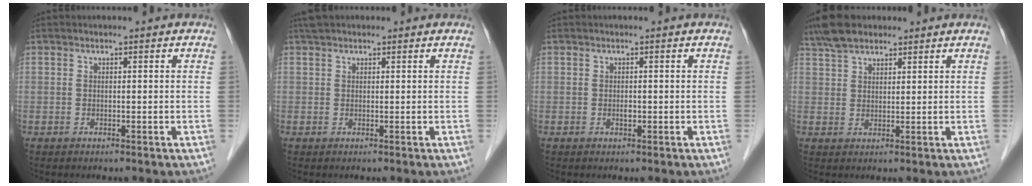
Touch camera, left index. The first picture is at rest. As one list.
[{"total": 2.0, "force": [1.6, 1.2, 0.3], "torque": [-0.008, 0.020, 0.026]}, {"total": 0.6, "force": [-0.1, 0.3, 0.5], "torque": [-0.009, -0.001, -0.001]}, {"total": 6.1, "force": [4.9, 2.7, 2.3], "torque": [-0.051, 0.024, 0.097]}]